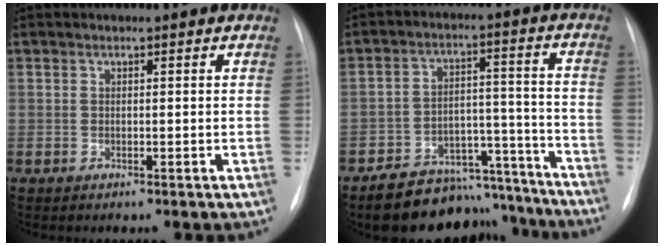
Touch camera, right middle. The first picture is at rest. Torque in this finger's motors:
{"motor_torque": [0.91, -1.12, 0.55, 0.10]}